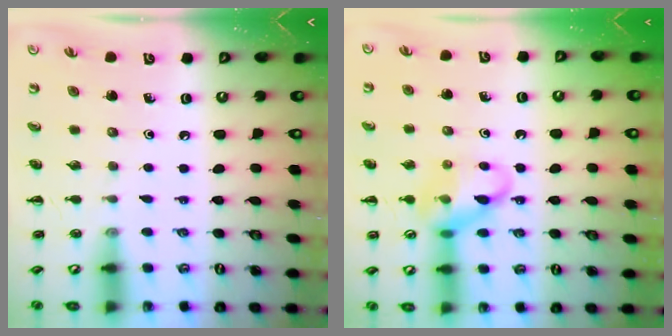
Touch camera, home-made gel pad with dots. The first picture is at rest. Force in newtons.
{"total": 13.0, "press": 12.9, "slide": 2.0}